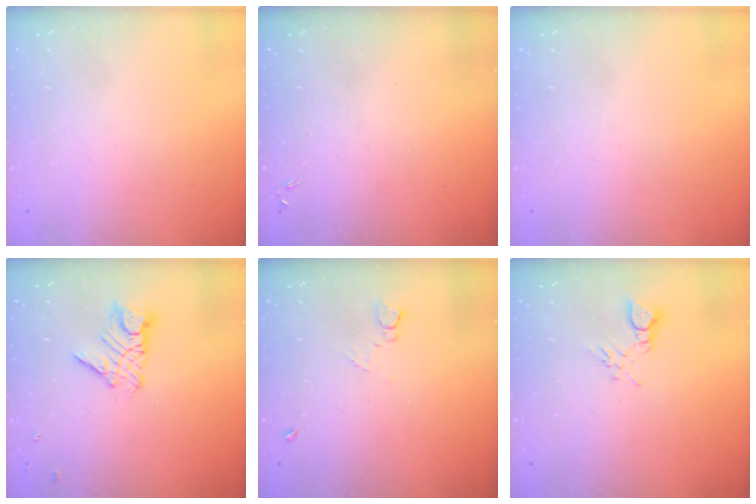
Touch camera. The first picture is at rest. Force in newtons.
{"total": 0.0}
{"total": 0.0}
{"total": 10.2, "press": 10.1, "slide": 0.9}
{"total": 3.6, "press": 3.6, "slide": 0.5}
{"total": 2.6, "press": 2.6, "slide": 0.4}